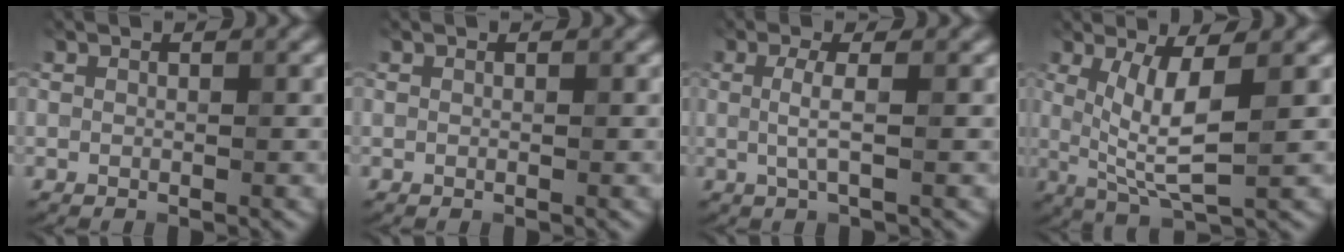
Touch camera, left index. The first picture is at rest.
{"total": 0.0}
{"total": 2.1, "force": [0.0, 0.3, 2.1], "torque": [-0.044, 0.002, -0.001]}
{"total": 5.3, "force": [0.7, 1.0, 5.1], "torque": [-0.103, -0.009, 0.018]}